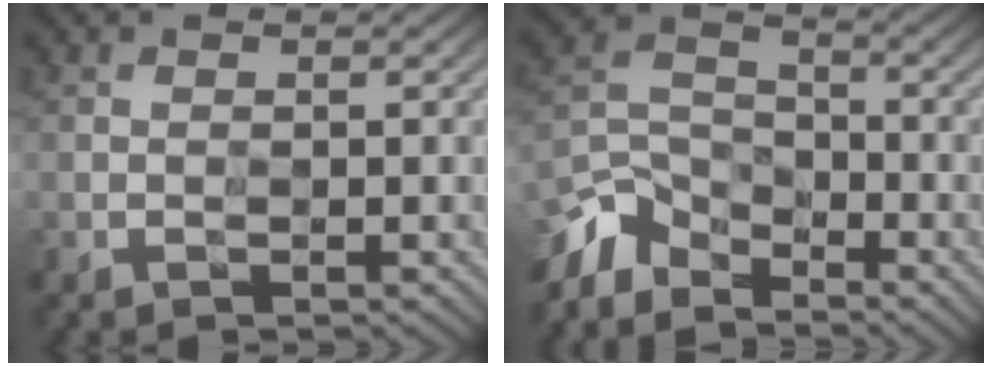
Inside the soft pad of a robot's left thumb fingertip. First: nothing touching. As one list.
[{"total": 7.2, "force": [-5.9, 3.8, 1.8], "torque": [-0.038, -0.004, -0.134]}]